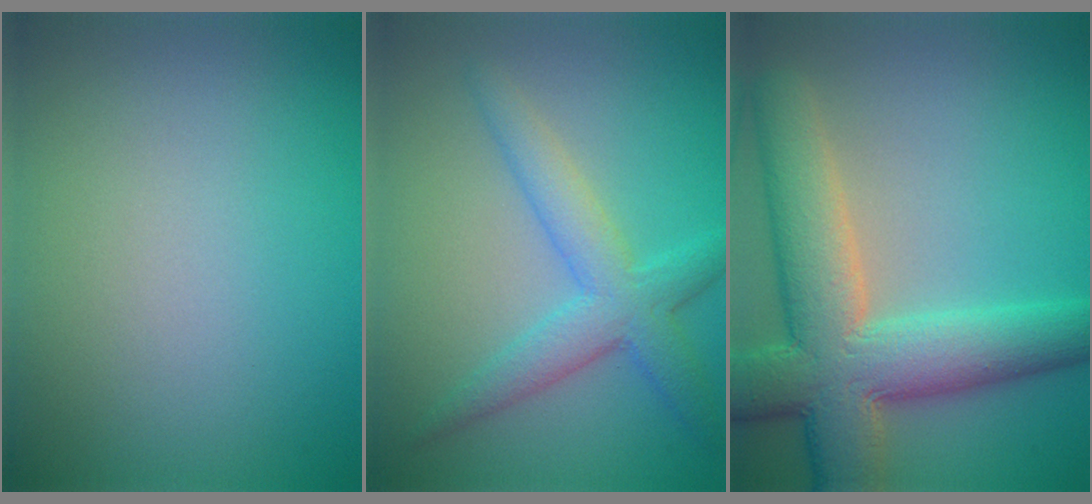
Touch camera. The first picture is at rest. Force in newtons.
{"total": 4.4, "press": 4.4, "slide": 0.0}
{"total": 10.2, "press": 10.2, "slide": 0.9}